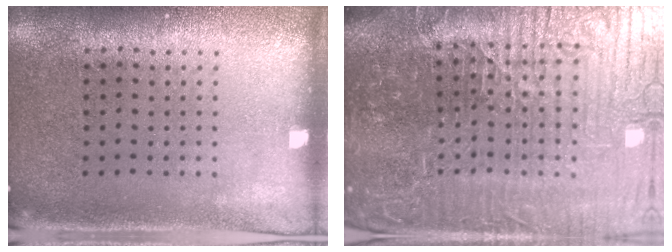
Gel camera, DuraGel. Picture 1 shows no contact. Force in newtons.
{"total": 7.7, "press": 6.9, "slide": 3.4}